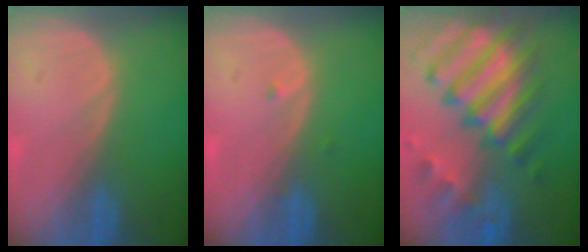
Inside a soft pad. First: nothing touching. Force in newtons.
{"total": 0.6, "press": 0.5, "slide": 0.3}
{"total": 12.0, "press": 10.4, "slide": 6.0}